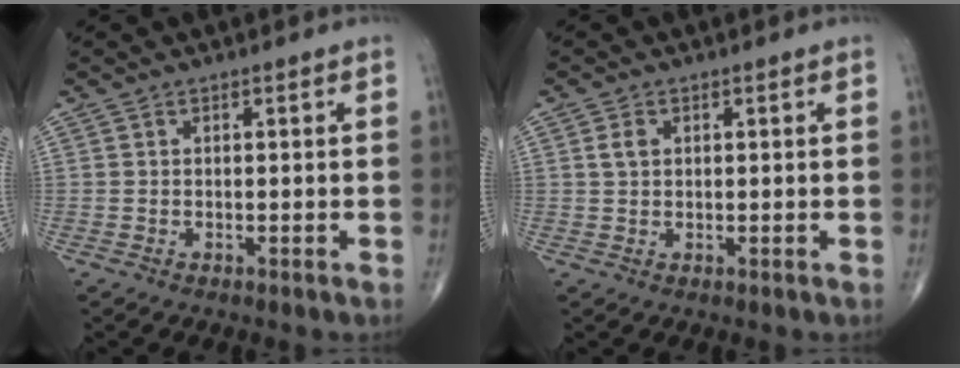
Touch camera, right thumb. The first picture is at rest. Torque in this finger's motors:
{"motor_torque": [-0.10, 0.09, 0.04, 0.01, 0.00]}